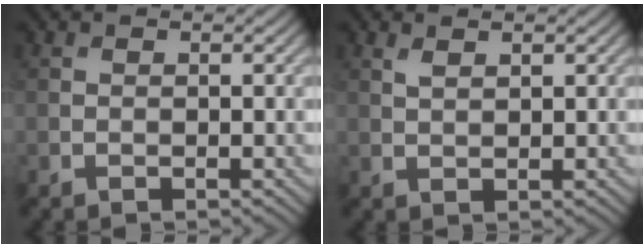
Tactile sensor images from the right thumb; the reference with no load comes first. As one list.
[{"total": 1.3, "force": [0.9, 0.4, 0.8], "torque": [-0.024, 0.000, 0.022]}]